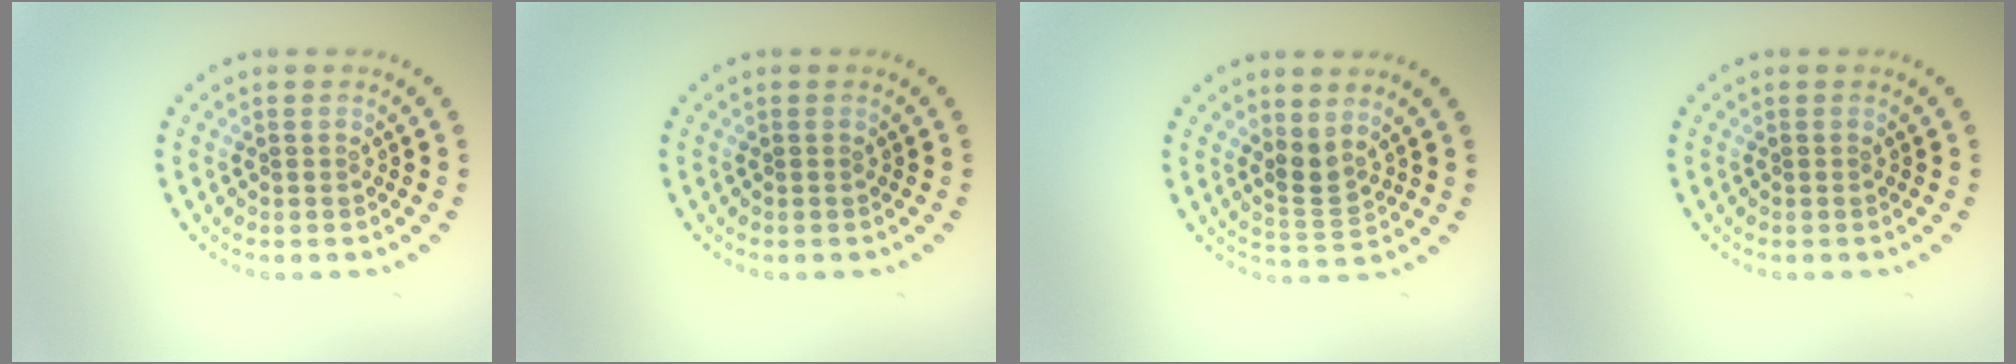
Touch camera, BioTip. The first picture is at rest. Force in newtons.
{"total": 0.0}
{"total": 2.3, "press": 1.6, "slide": 1.6}
{"total": 0.0}